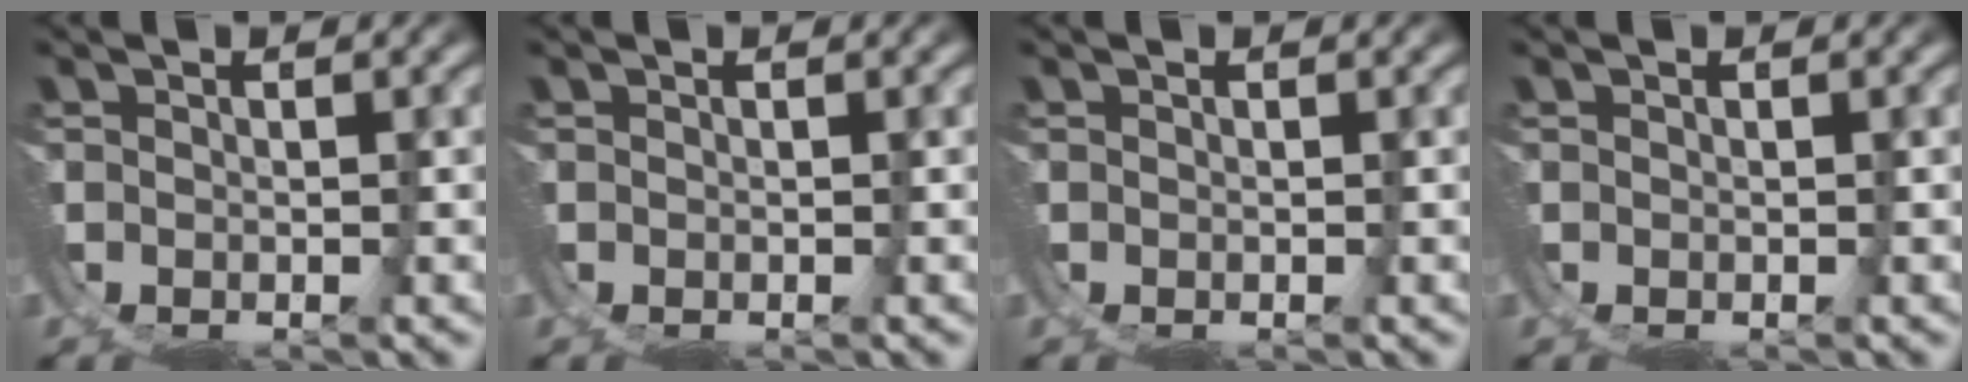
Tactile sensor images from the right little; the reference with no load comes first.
{"total": 0.0}
{"total": 0.0}
{"total": 0.0}